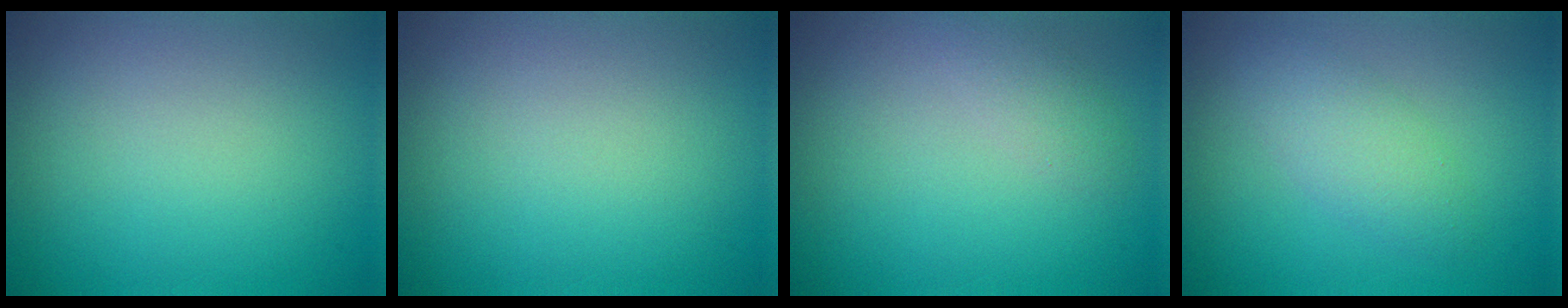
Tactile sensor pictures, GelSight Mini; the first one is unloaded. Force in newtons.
{"total": 0.0}
{"total": 1.3, "press": 1.3, "slide": 0.1}
{"total": 2.7, "press": 2.7, "slide": 0.2}